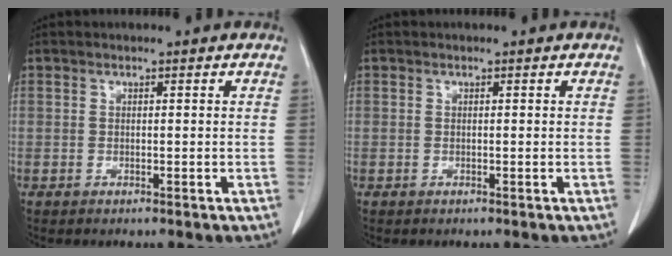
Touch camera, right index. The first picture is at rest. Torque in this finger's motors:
{"motor_torque": [0.15, -0.14, 0.09, 0.01]}